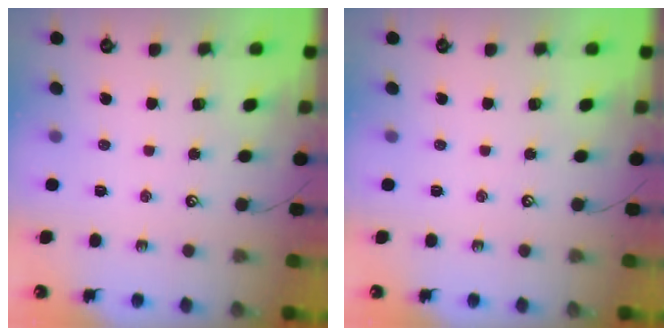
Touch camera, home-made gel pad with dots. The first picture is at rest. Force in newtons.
{"total": 0.0}